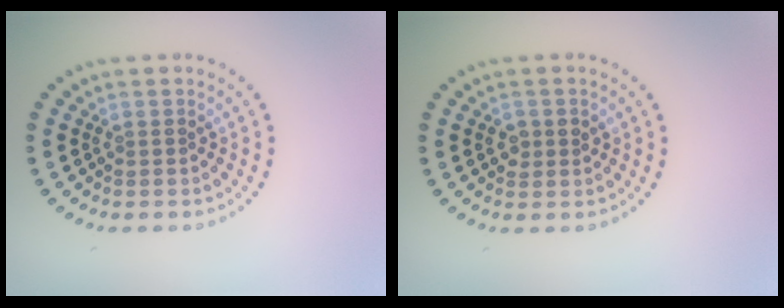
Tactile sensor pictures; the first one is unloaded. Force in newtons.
{"total": 1.5, "press": 1.4, "slide": 0.3}